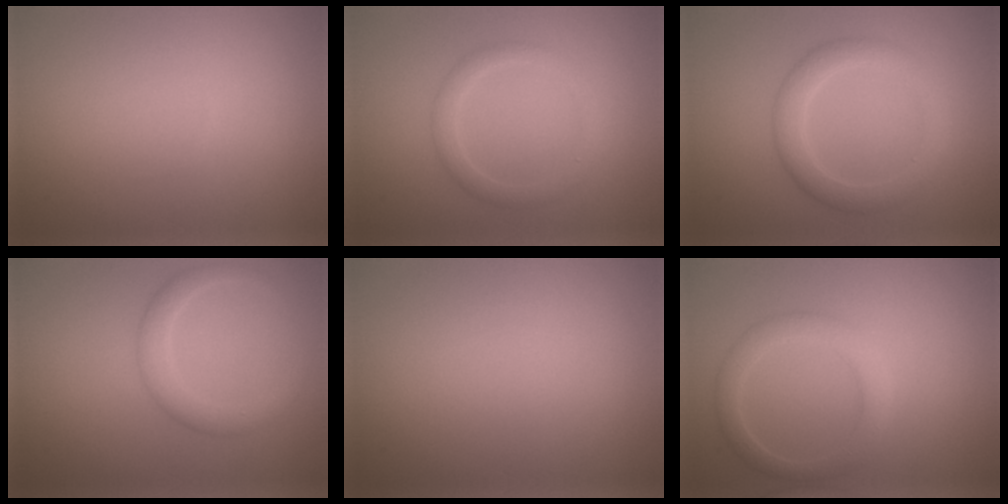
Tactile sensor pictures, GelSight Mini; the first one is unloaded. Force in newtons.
{"total": 1.9, "press": 1.9, "slide": 0.1}
{"total": 3.3, "press": 3.3, "slide": 0.1}
{"total": 2.7, "press": 2.7, "slide": 0.2}
{"total": 0.0}
{"total": 2.7, "press": 2.7, "slide": 0.1}